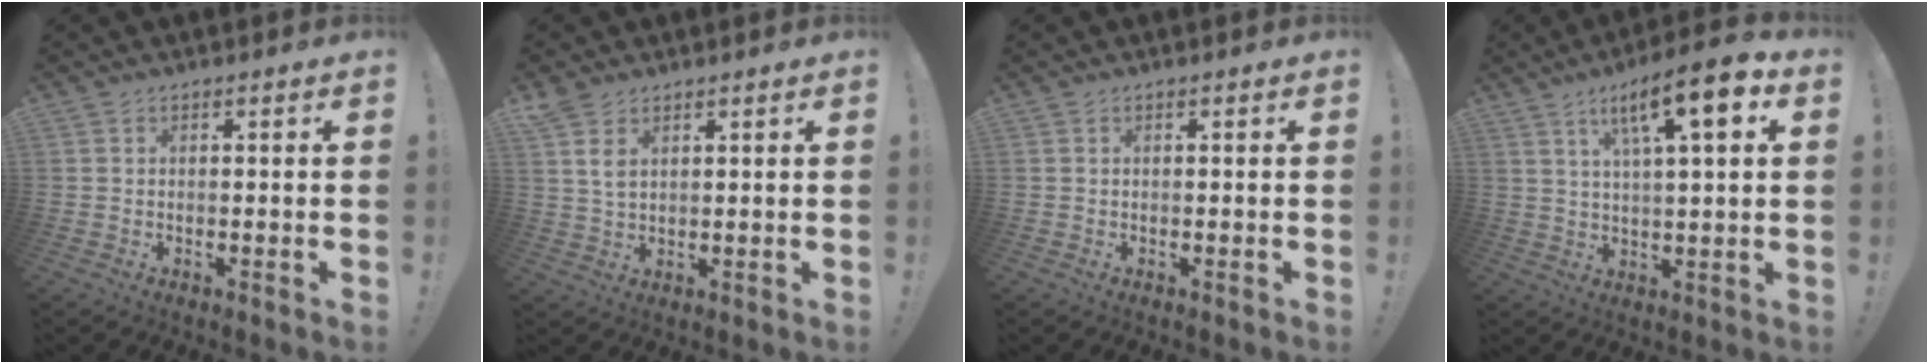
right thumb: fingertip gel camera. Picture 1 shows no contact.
{"total": 4.6, "force": [2.5, 2.3, 3.0], "torque": [-0.058, -0.013, 0.044]}
{"total": 0.0}
{"total": 12.6, "force": [5.3, 2.6, 11.1], "torque": [-0.167, -0.022, 0.077]}